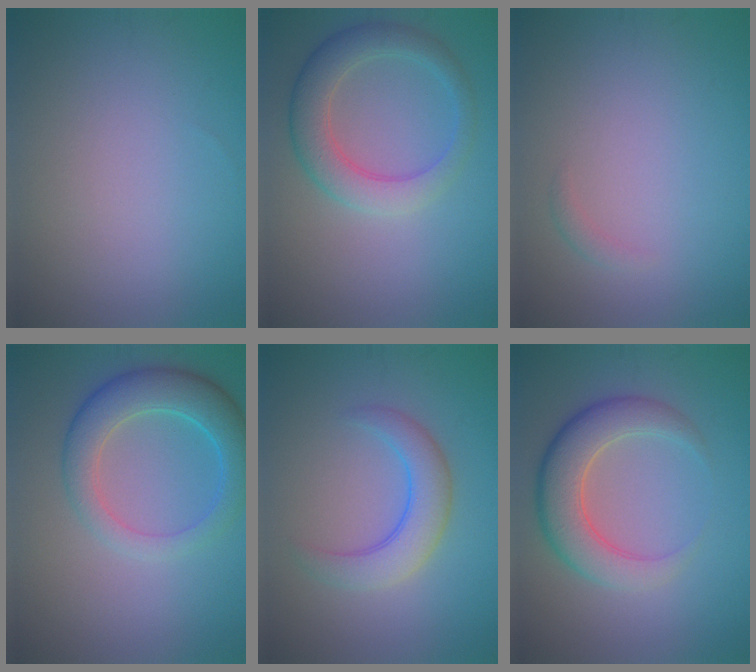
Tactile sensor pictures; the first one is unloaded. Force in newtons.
{"total": 4.4, "press": 4.4, "slide": 0.2}
{"total": 0.8, "press": 0.8, "slide": 0.0}
{"total": 5.1, "press": 5.0, "slide": 0.4}
{"total": 3.8, "press": 3.8, "slide": 0.1}
{"total": 5.4, "press": 5.4, "slide": 0.3}